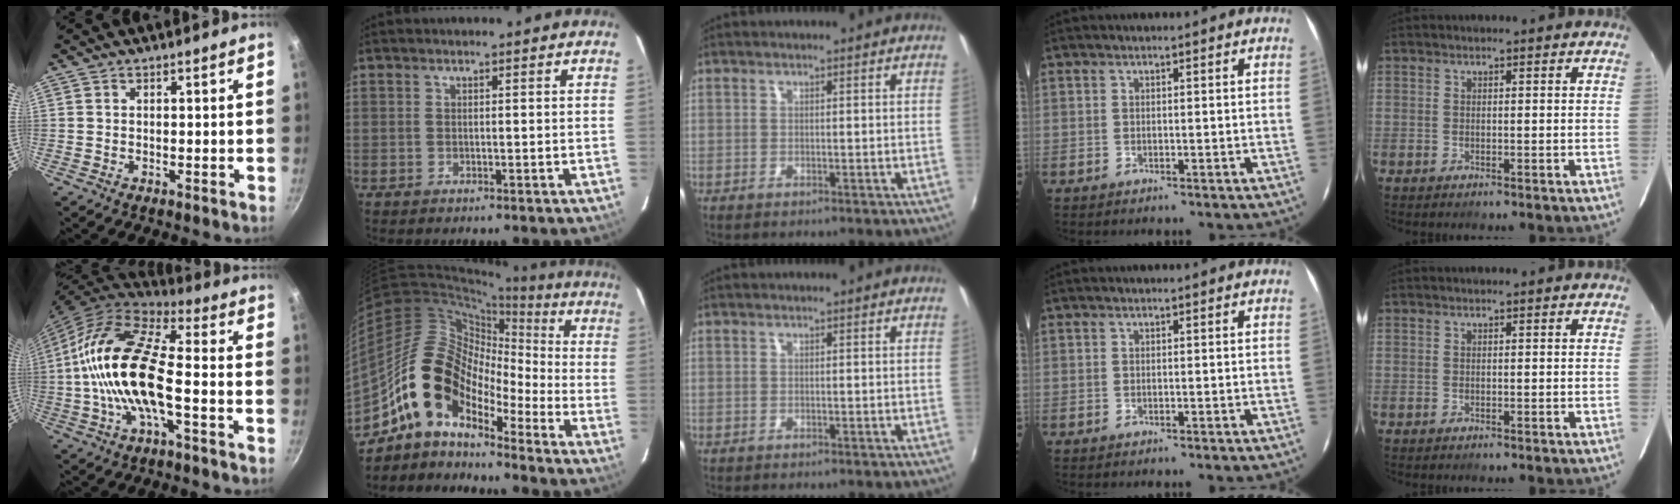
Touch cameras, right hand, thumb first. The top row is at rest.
{"thumb": {"total": 18.5, "force": [-2.2, 7.0, 17.0], "torque": [-0.322, 0.034, -0.058]}, "index": {"total": 13.3, "force": [-9.0, 7.1, 6.7], "torque": [-0.116, 0.019, -0.186]}}